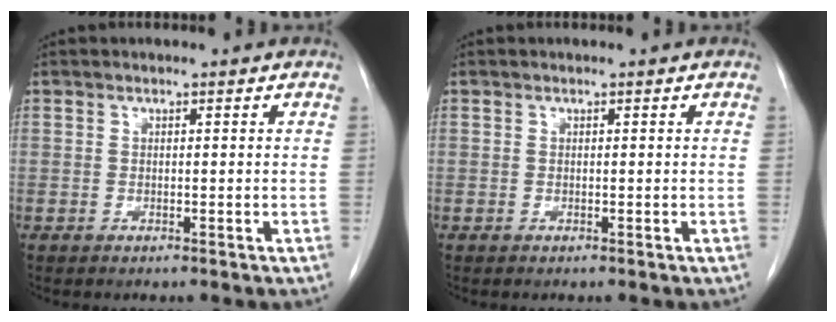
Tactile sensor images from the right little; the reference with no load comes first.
{"total": 0.0}